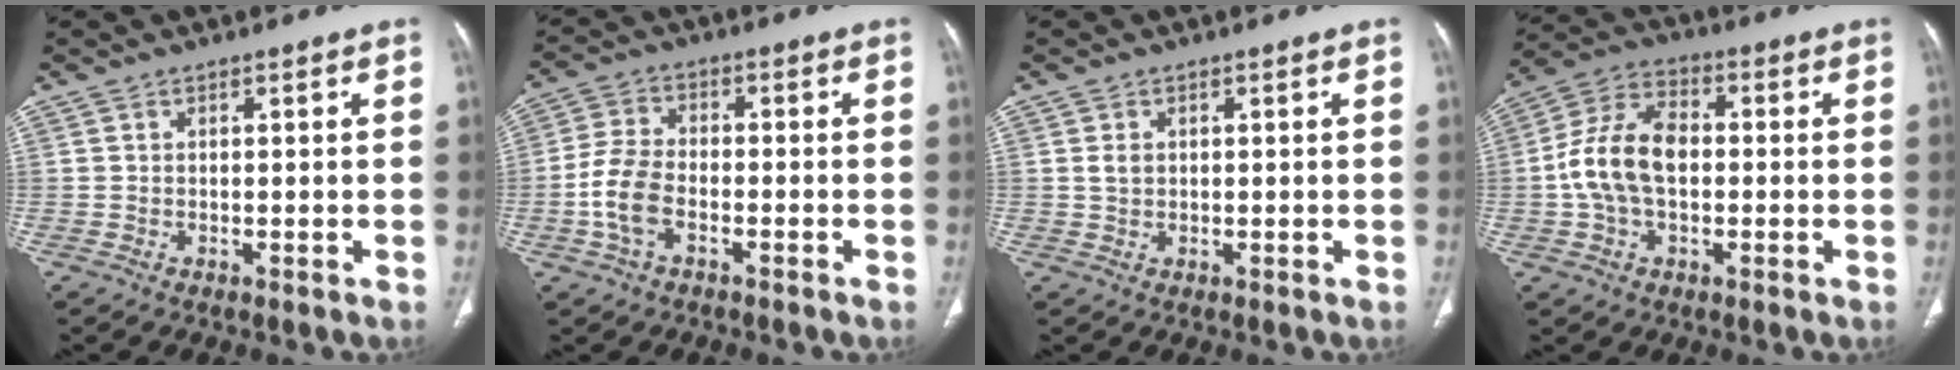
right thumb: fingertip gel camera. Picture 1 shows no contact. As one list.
[{"total": 7.4, "force": [-2.6, 4.2, 5.5], "torque": [-0.121, 0.018, -0.055]}, {"total": 1.7, "force": [0.4, 1.3, 1.0], "torque": [-0.018, 0.001, 0.011]}, {"total": 12.2, "force": [-0.5, 7.7, 9.4], "torque": [-0.181, 0.031, -0.015]}]